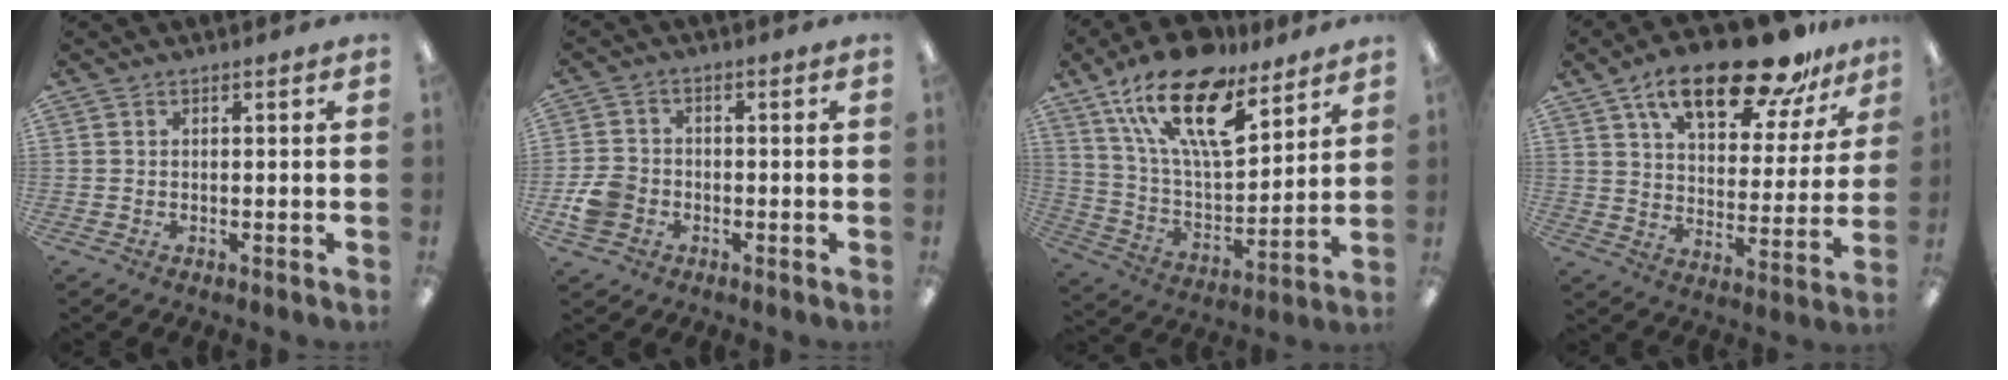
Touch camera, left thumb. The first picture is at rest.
{"total": 6.0, "force": [-2.2, 4.9, 2.8], "torque": [-0.049, 0.013, -0.040]}
{"total": 21.4, "force": [14.0, 8.7, 13.7], "torque": [-0.256, -0.075, 0.246]}
{"total": 21.4, "force": [14.3, 8.7, 13.4], "torque": [-0.204, -0.078, 0.238]}